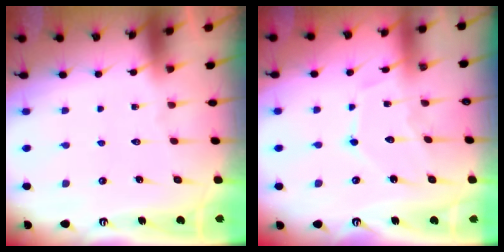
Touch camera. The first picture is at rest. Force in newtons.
{"total": 10.4, "press": 10.4, "slide": 0.5}